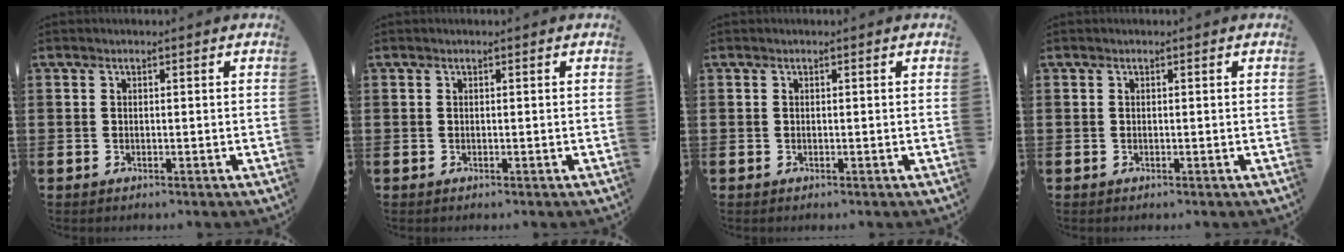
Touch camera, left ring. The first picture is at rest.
{"total": 0.0}
{"total": 0.0}
{"total": 0.0}